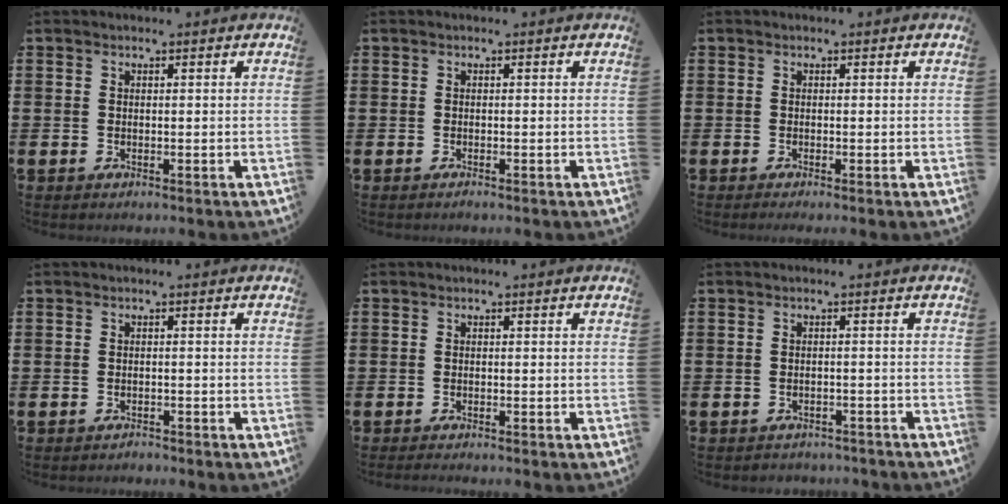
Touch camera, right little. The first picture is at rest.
{"total": 0.0}
{"total": 0.0}
{"total": 0.8, "force": [-0.8, 0.1, -0.1], "torque": [-0.001, 0.000, -0.017]}
{"total": 0.5, "force": [-0.5, 0.0, 0.2], "torque": [-0.002, -0.003, -0.009]}
{"total": 1.2, "force": [-1.1, 0.2, -0.1], "torque": [-0.002, 0.004, -0.026]}